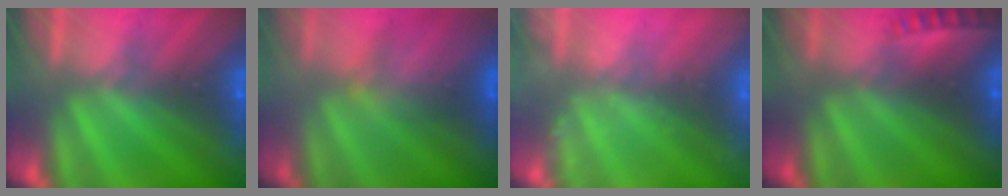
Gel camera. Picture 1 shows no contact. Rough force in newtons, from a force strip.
{"total": 4.6}
{"total": 2.5}
{"total": 2.1}